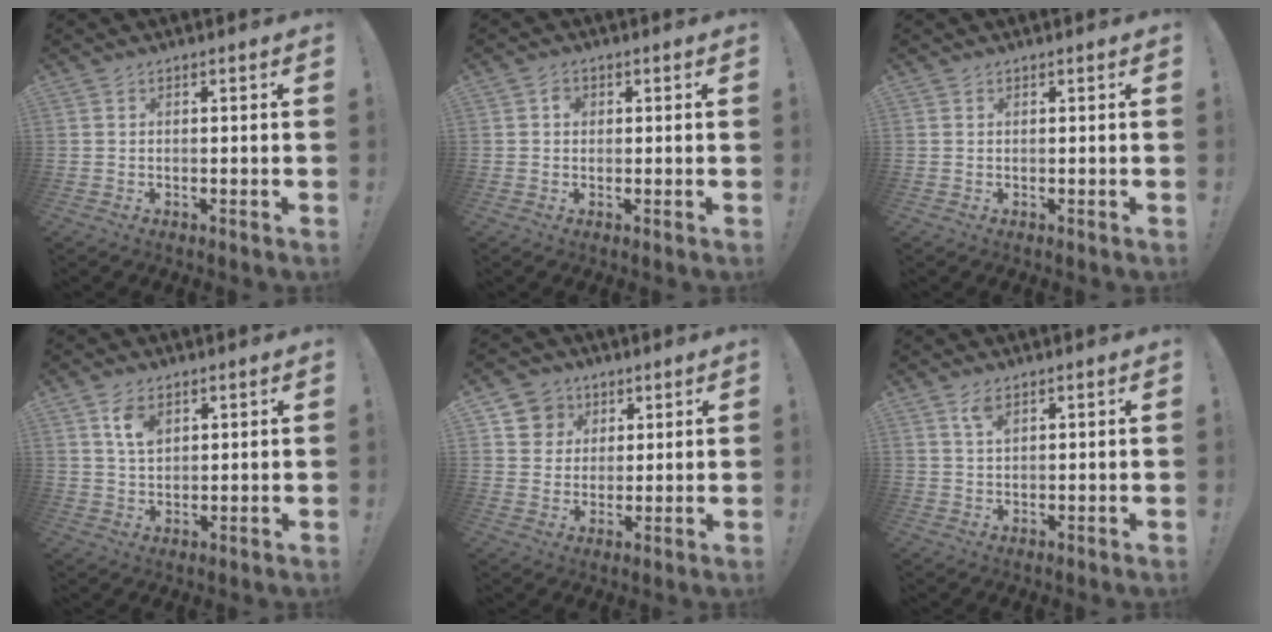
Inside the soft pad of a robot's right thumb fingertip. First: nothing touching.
{"total": 2.1, "force": [0.2, 1.7, 1.1], "torque": [-0.011, 0.001, 0.001]}
{"total": 0.0}
{"total": 6.1, "force": [3.2, 3.7, 3.8], "torque": [-0.055, -0.012, 0.056]}
{"total": 8.0, "force": [3.3, 7.2, 0.9], "torque": [-0.012, -0.025, 0.068]}
{"total": 3.6, "force": [2.1, 1.5, 2.4], "torque": [-0.042, -0.005, 0.036]}